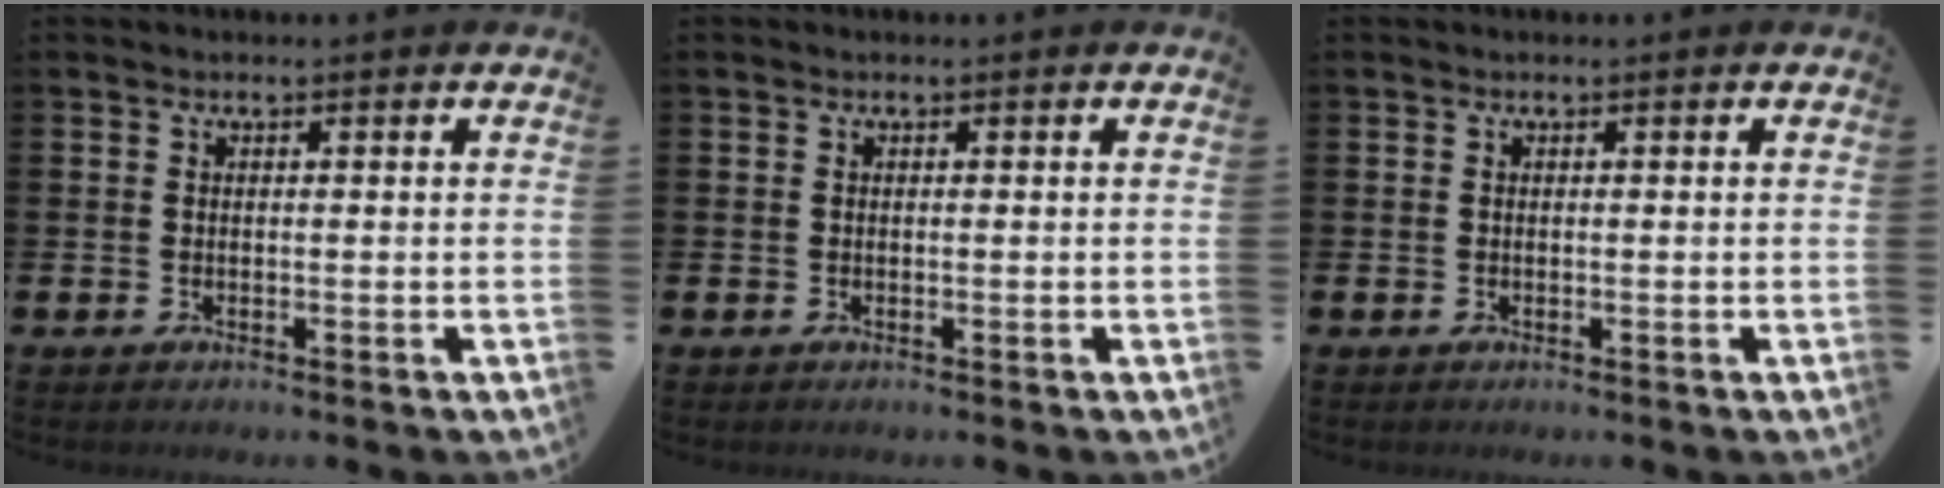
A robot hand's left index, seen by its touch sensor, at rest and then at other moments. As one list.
[{"total": 0.0}, {"total": 0.0}]